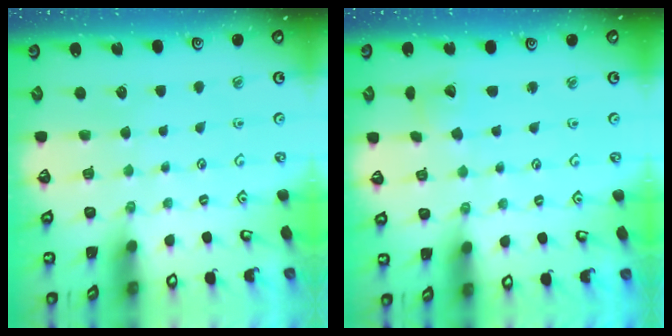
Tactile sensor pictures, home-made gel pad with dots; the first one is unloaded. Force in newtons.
{"total": 3.5, "press": 3.5, "slide": 0.4}